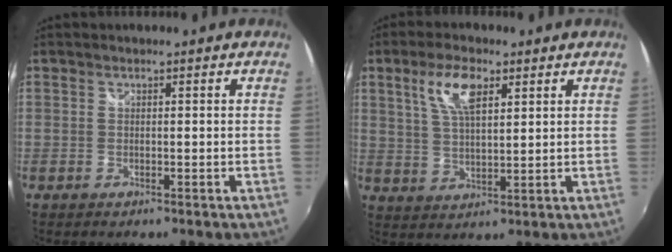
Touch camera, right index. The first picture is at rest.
{"total": 7.8, "force": [3.7, 3.1, 6.1], "torque": [-0.119, 0.010, 0.072]}